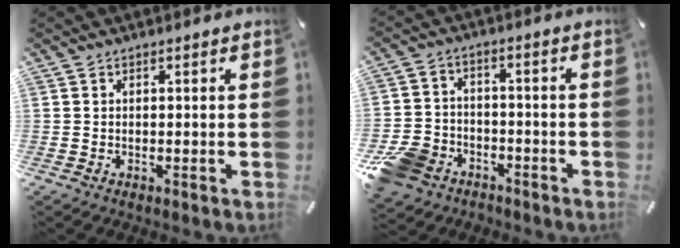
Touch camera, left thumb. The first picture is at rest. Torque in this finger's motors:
{"motor_torque": [-0.11, 0.36, 0.51, 0.46, 0.14]}